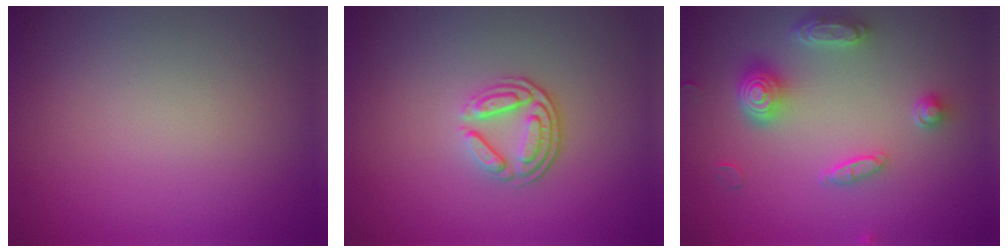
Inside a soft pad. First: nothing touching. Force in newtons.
{"total": 3.5, "press": 2.6, "slide": 2.4}
{"total": 4.8, "press": 3.9, "slide": 2.8}